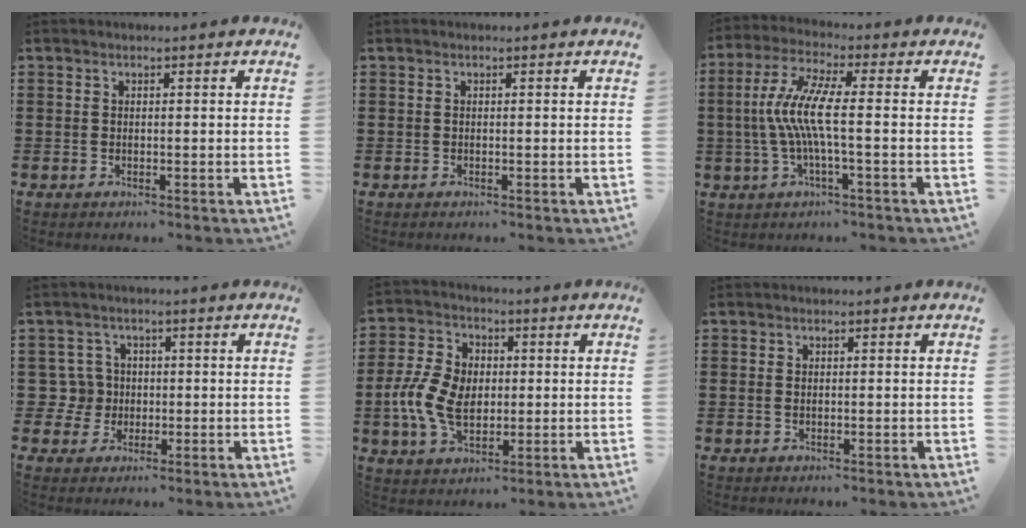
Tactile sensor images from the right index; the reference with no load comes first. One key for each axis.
{"total": 0.0}
{"total": 8.9, "fx": -0.9, "fy": 0.9, "fz": 8.8, "tx": -0.198, "ty": -0.018, "tz": -0.030}
{"total": 4.8, "fx": -0.2, "fy": 4.6, "fz": 1.3, "tx": -0.051, "ty": 0.012, "tz": -0.005}
{"total": 9.1, "fx": -1.0, "fy": 6.2, "fz": 6.6, "tx": -0.158, "ty": 0.009, "tz": -0.022}
{"total": 0.6, "fx": 0.1, "fy": 0.4, "fz": 0.5, "tx": -0.011, "ty": 0.001, "tz": 0.001}